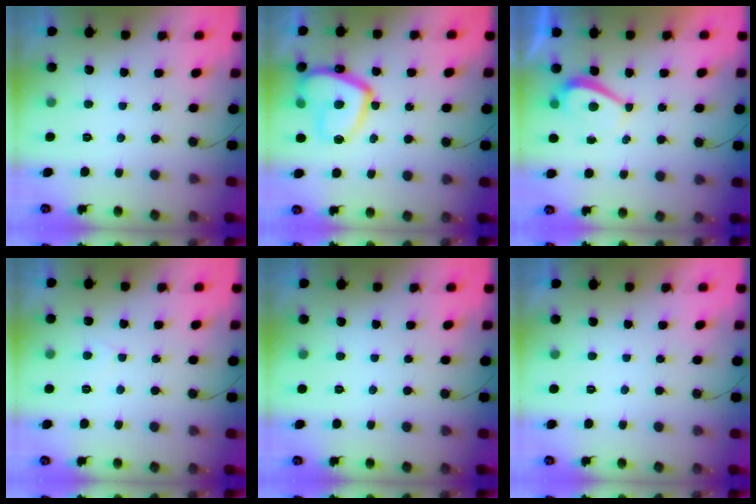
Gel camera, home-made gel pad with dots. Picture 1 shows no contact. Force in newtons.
{"total": 15.0, "press": 14.9, "slide": 1.4}
{"total": 2.2, "press": 2.1, "slide": 0.6}
{"total": 1.7, "press": 1.7, "slide": 0.2}
{"total": 0.0}
{"total": 2.3, "press": 2.3, "slide": 0.4}